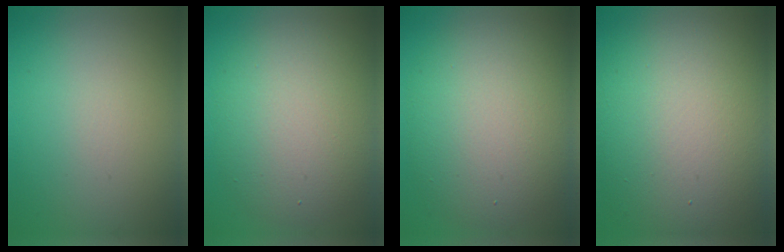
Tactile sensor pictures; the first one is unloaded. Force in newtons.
{"total": 8.0, "press": 8.0, "slide": 0.2}
{"total": 9.3, "press": 9.3, "slide": 0.3}
{"total": 14.7, "press": 14.6, "slide": 1.5}